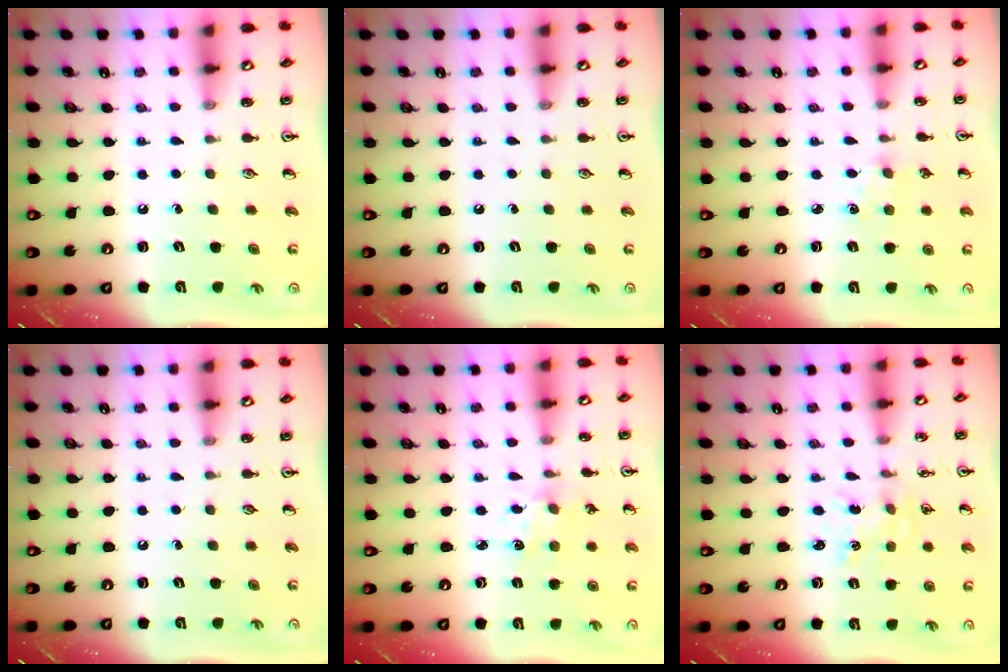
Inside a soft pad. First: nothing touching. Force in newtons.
{"total": 0.0}
{"total": 2.2, "press": 2.2, "slide": 0.4}
{"total": 0.0}
{"total": 2.3, "press": 2.3, "slide": 0.4}
{"total": 1.5, "press": 1.4, "slide": 0.4}